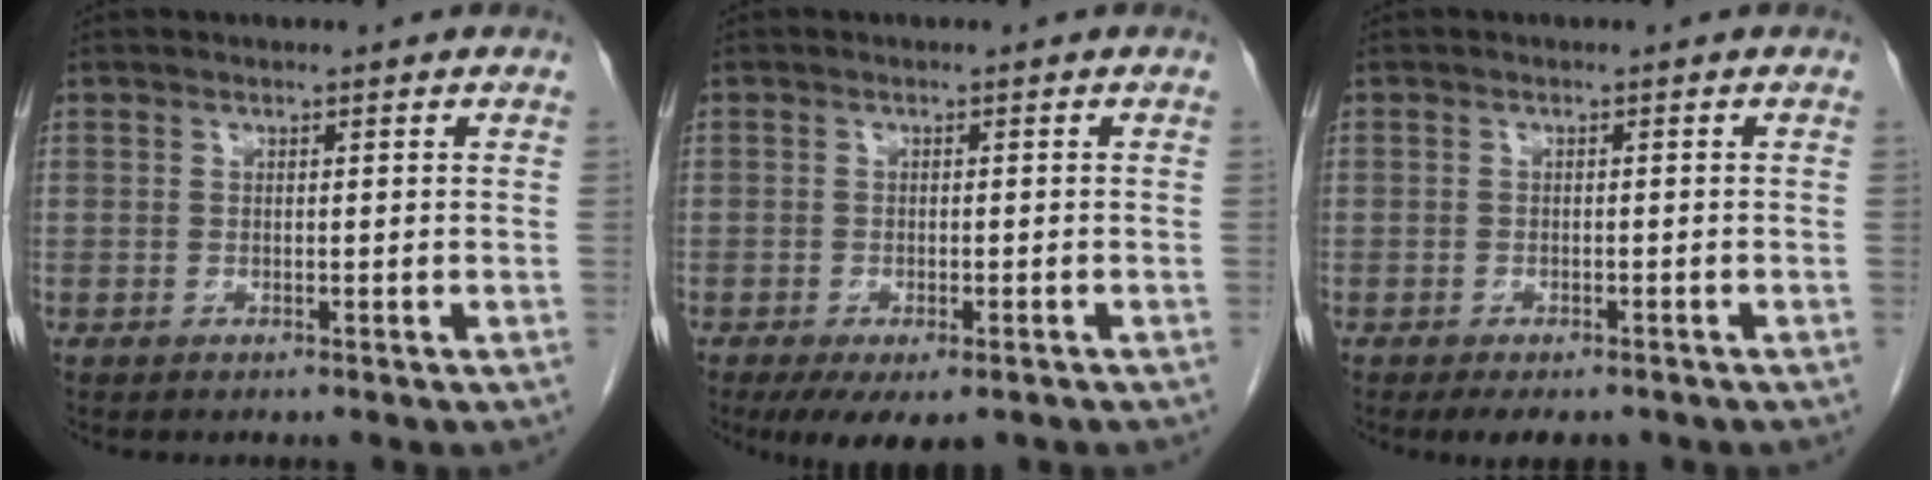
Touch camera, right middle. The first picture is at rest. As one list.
[{"total": 6.9, "force": [-4.5, 2.9, 4.2], "torque": [-0.062, -0.011, -0.068]}, {"total": 4.6, "force": [-3.7, 2.0, 2.0], "torque": [-0.024, -0.006, -0.049]}]